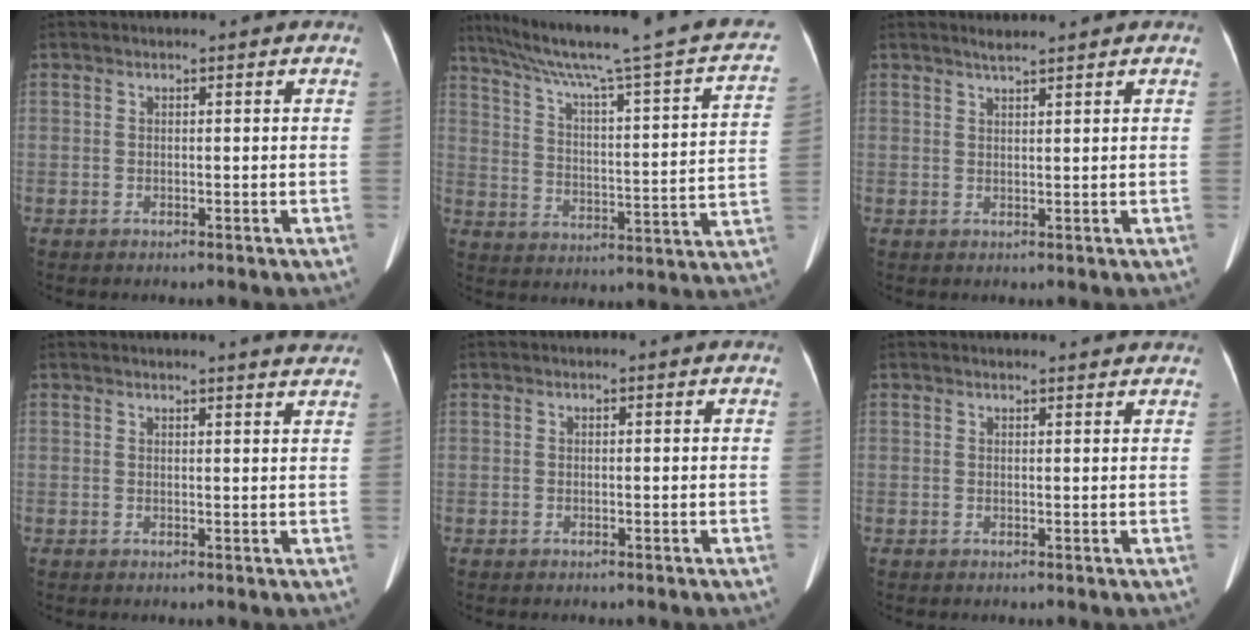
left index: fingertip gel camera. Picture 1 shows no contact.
{"total": 24.7, "force": [19.8, 0.3, 14.8], "torque": [-0.227, -0.023, 0.259]}
{"total": 2.1, "force": [1.9, -0.3, 0.8], "torque": [-0.015, 0.008, 0.038]}
{"total": 6.4, "force": [6.2, -0.2, 1.7], "torque": [-0.020, -0.004, 0.051]}
{"total": 0.0}
{"total": 5.2, "force": [5.1, 0.6, 1.2], "torque": [-0.014, 0.018, 0.051]}